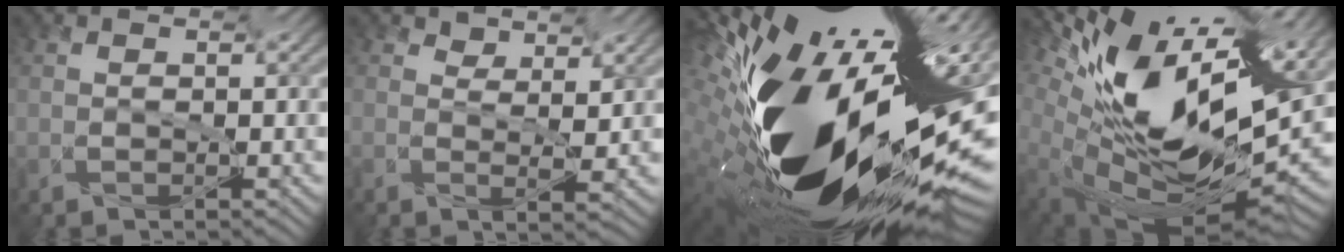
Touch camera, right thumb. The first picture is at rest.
{"total": 1.8, "force": [1.7, 0.2, 0.7], "torque": [-0.011, -0.006, 0.019]}
{"total": 17.8, "force": [-2.5, 6.9, 16.2], "torque": [-0.253, -0.042, -0.038]}
{"total": 14.2, "force": [2.8, 6.2, 12.5], "torque": [-0.212, -0.004, 0.065]}